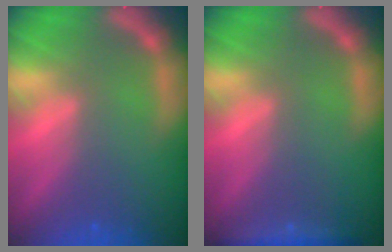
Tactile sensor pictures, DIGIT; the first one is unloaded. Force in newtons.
{"total": 2.4}